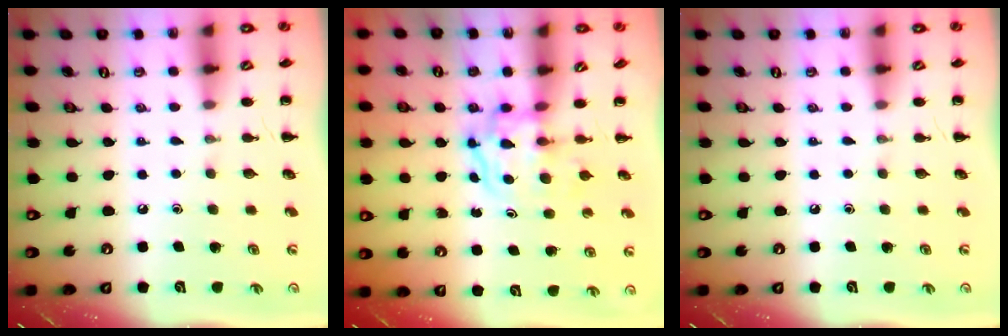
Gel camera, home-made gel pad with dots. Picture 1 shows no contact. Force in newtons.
{"total": 3.6, "press": 3.6, "slide": 0.4}
{"total": 0.0}